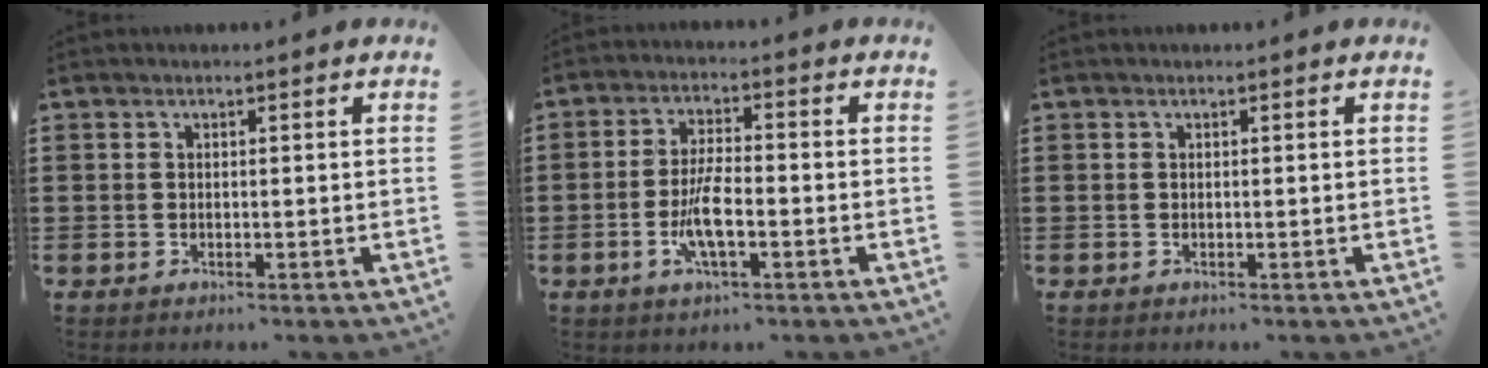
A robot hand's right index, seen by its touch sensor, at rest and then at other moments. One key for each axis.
{"total": 6.4, "fx": -2.0, "fy": 1.5, "fz": 5.8, "tx": -0.132, "ty": -0.014, "tz": -0.043}
{"total": 0.0}